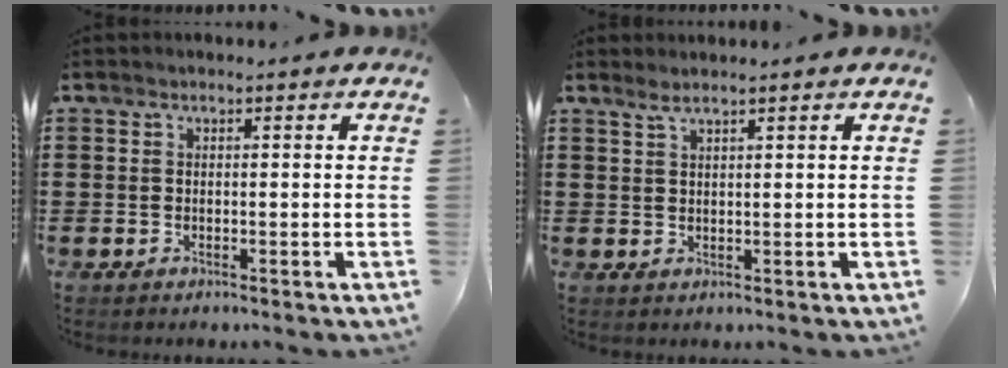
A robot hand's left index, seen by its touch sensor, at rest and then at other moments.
{"total": 1.4, "force": [1.1, -0.2, 0.9], "torque": [-0.018, 0.001, 0.020]}